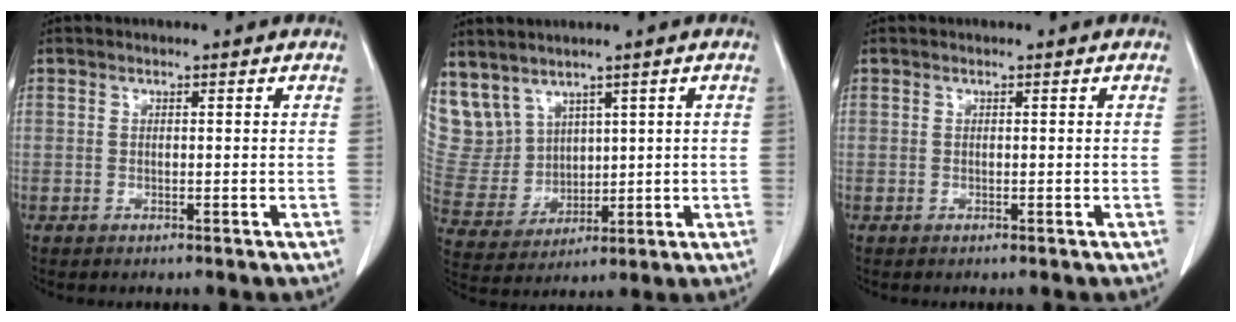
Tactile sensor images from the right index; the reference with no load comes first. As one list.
[{"total": 11.2, "force": [6.8, 8.4, 3.0], "torque": [-0.096, 0.036, 0.169]}, {"total": 0.0}]